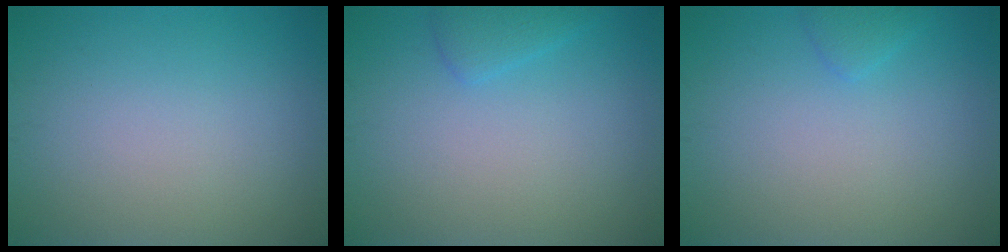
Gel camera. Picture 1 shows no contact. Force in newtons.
{"total": 1.6, "press": 1.6, "slide": 0.1}
{"total": 1.0, "press": 1.0, "slide": 0.1}